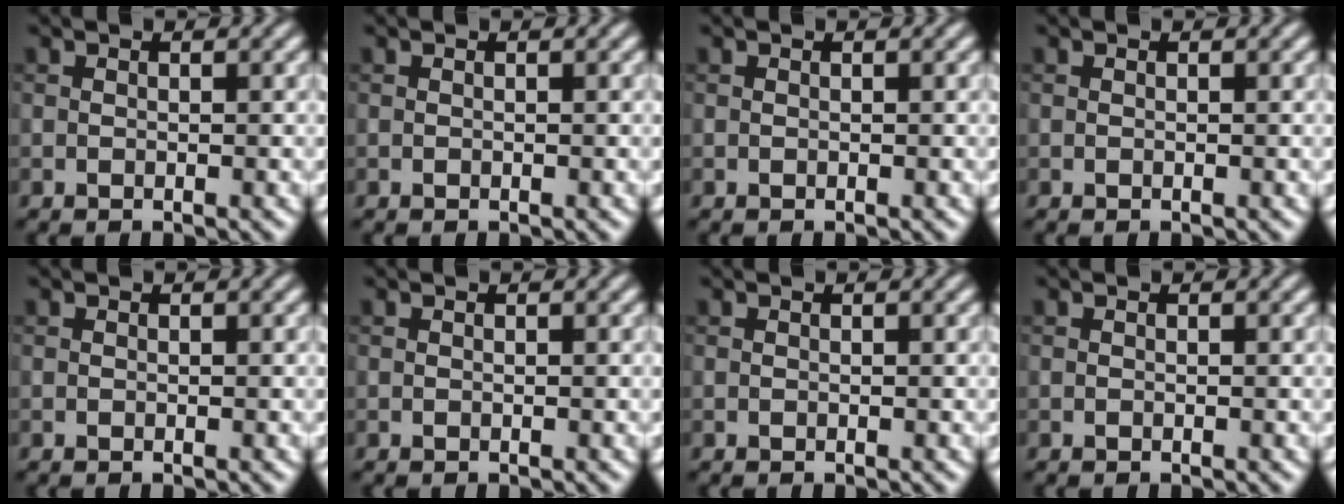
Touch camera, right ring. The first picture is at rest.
{"total": 0.0}
{"total": 0.0}
{"total": 0.0}
{"total": 0.0}
{"total": 0.0}
{"total": 0.0}
{"total": 0.0}